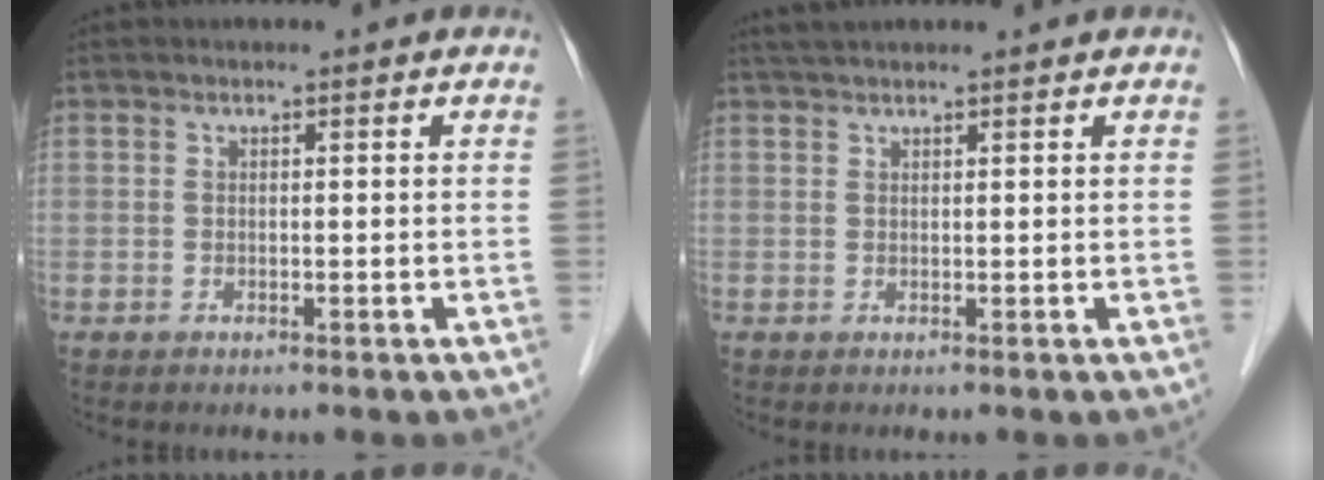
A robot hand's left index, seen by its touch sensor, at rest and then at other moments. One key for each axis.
{"total": 3.3, "fx": 3.0, "fy": -0.1, "fz": 1.4, "tx": -0.015, "ty": 0.028, "tz": 0.051}